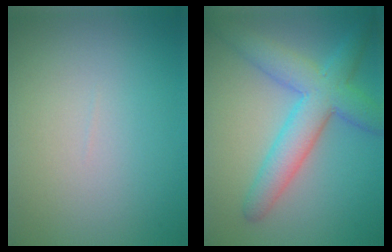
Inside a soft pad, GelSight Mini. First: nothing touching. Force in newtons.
{"total": 6.5, "press": 6.5, "slide": 0.3}